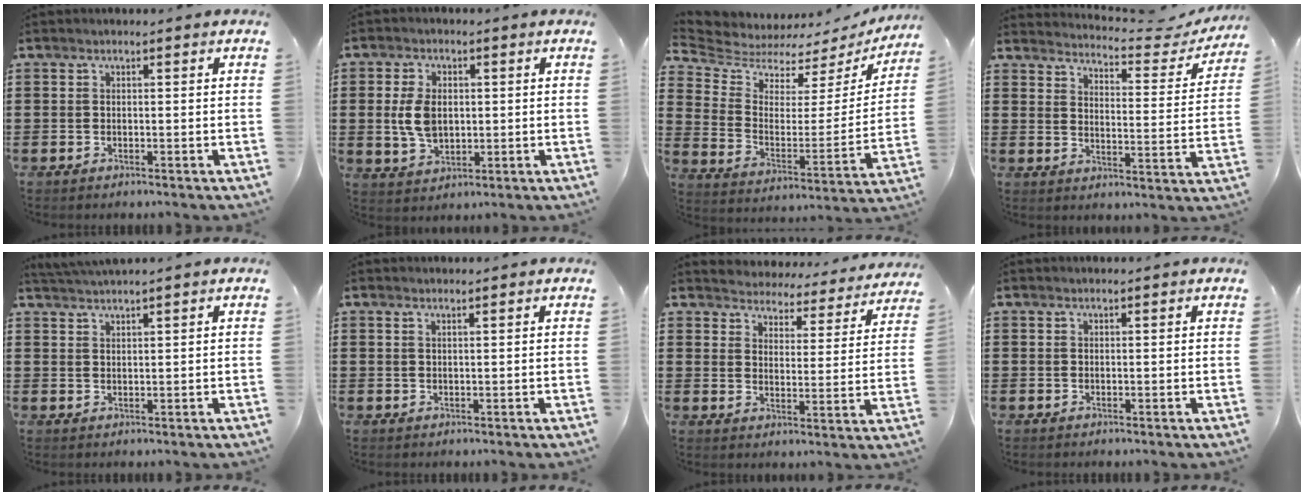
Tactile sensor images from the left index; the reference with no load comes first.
{"total": 6.0, "force": [0.4, 3.8, 4.6], "torque": [-0.117, 0.004, 0.001]}
{"total": 5.4, "force": [4.9, 2.0, 0.8], "torque": [-0.053, -0.044, 0.081]}
{"total": 4.0, "force": [3.8, 0.2, 1.2], "torque": [-0.032, -0.033, 0.054]}
{"total": 2.1, "force": [1.9, -0.3, 0.6], "torque": [-0.017, -0.001, 0.038]}
{"total": 0.8, "force": [0.7, 0.0, 0.4], "torque": [-0.010, -0.002, 0.013]}
{"total": 4.0, "force": [4.0, 0.2, -0.5], "torque": [-0.018, -0.037, 0.064]}
{"total": 0.0}